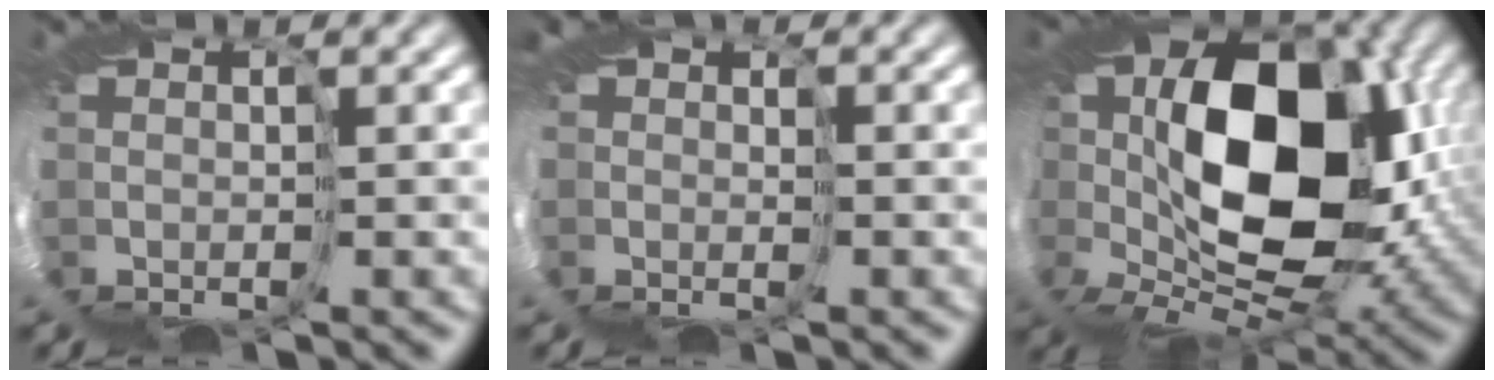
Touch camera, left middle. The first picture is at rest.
{"total": 2.1, "force": [-0.5, 1.9, 0.8], "torque": [-0.002, 0.002, -0.016]}
{"total": 12.0, "force": [2.7, 8.1, 8.4], "torque": [-0.153, -0.023, 0.060]}